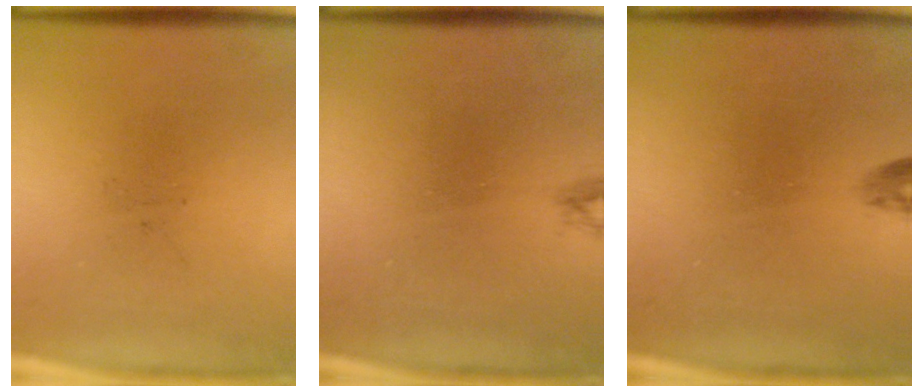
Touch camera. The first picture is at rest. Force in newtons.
{"total": 0.6}
{"total": 0.9}